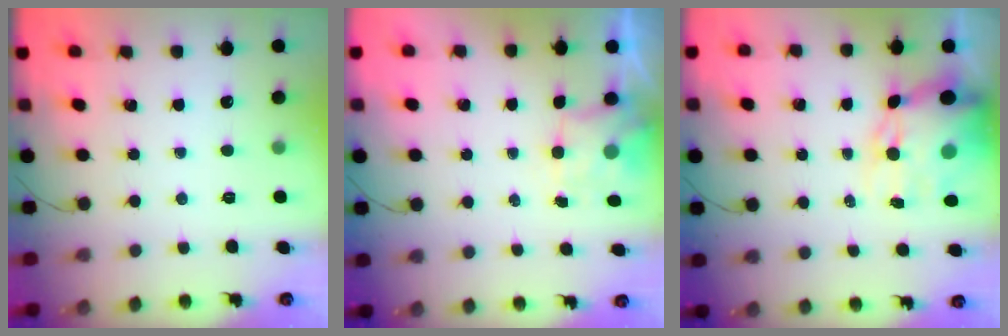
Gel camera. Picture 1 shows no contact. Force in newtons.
{"total": 2.0, "press": 1.9, "slide": 0.5}
{"total": 12.9, "press": 12.6, "slide": 2.9}